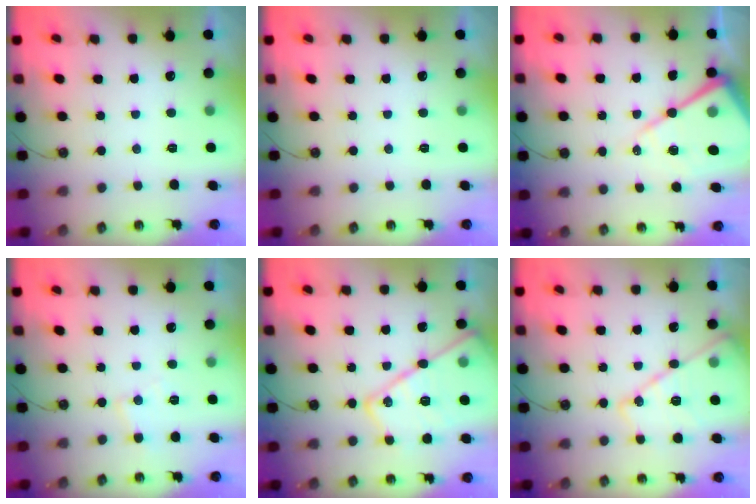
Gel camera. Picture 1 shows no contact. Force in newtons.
{"total": 0.0}
{"total": 17.8, "press": 17.8, "slide": 1.6}
{"total": 5.9, "press": 5.9, "slide": 0.3}
{"total": 22.4, "press": 22.2, "slide": 2.4}
{"total": 15.7, "press": 15.7, "slide": 1.3}